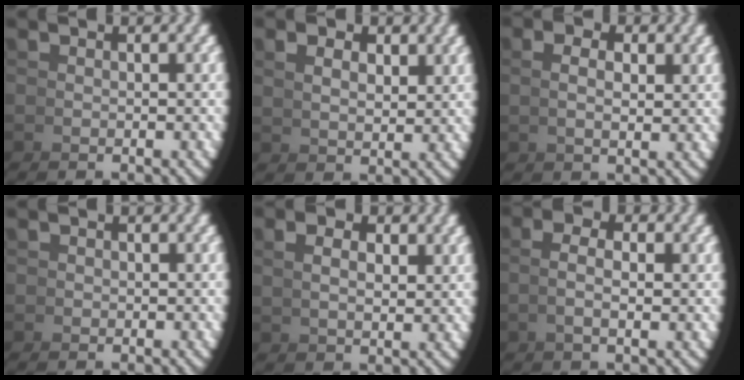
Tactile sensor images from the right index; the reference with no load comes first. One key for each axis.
{"total": 2.1, "fx": 1.9, "fy": -0.2, "fz": 0.9, "tx": -0.007, "ty": -0.004, "tz": 0.047}
{"total": 1.7, "fx": 1.1, "fy": -0.3, "fz": 1.2, "tx": -0.015, "ty": 0.002, "tz": 0.025}
{"total": 0.0}
{"total": 2.0, "fx": 1.6, "fy": -0.2, "fz": 1.1, "tx": -0.008, "ty": 0.000, "tz": 0.039}
{"total": 1.9, "fx": 0.6, "fy": -0.2, "fz": 1.8, "tx": -0.036, "ty": 0.003, "tz": 0.013}